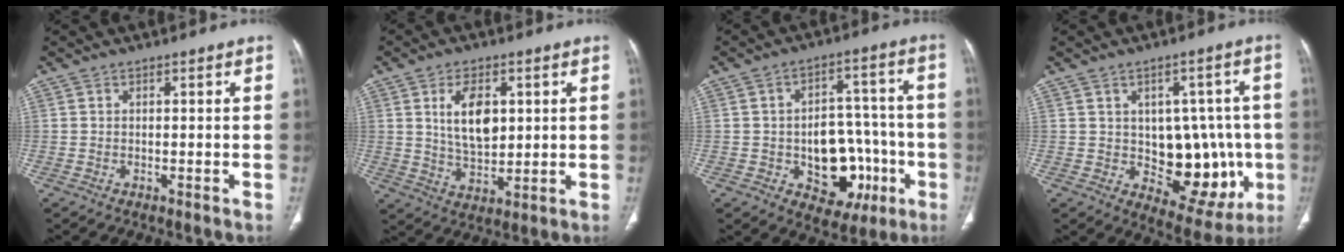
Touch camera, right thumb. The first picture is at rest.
{"total": 9.5, "force": [2.6, 5.5, 7.4], "torque": [-0.110, -0.016, 0.054]}
{"total": 15.0, "force": [-4.2, 10.3, 10.1], "torque": [-0.089, 0.041, -0.045]}
{"total": 15.6, "force": [-1.7, 9.8, 12.0], "torque": [-0.097, 0.008, 0.005]}